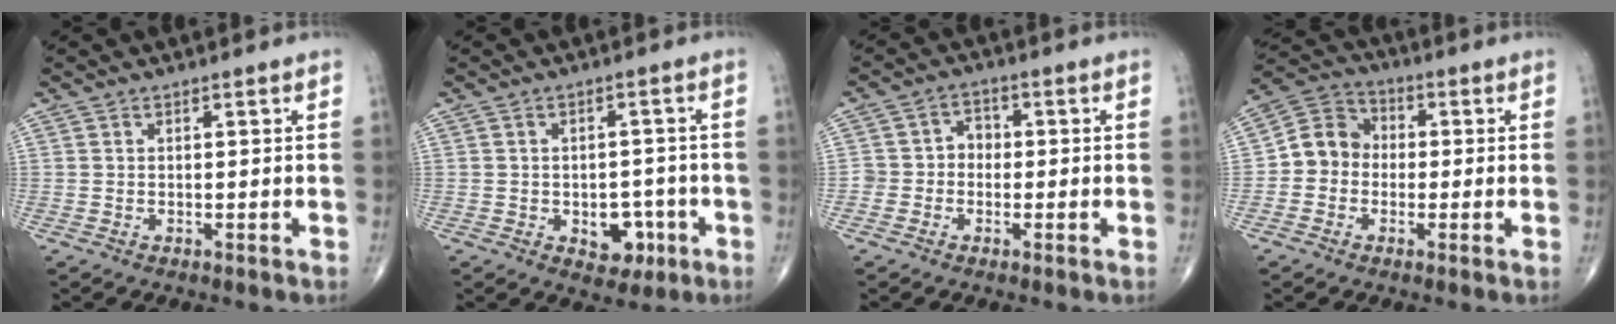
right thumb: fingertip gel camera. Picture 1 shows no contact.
{"total": 6.3, "force": [-2.3, 4.4, 3.9], "torque": [-0.019, 0.017, -0.022]}
{"total": 4.1, "force": [-0.8, 3.7, 1.5], "torque": [0.002, 0.021, -0.024]}
{"total": 7.9, "force": [-1.1, 7.0, 3.5], "torque": [-0.042, 0.033, -0.036]}